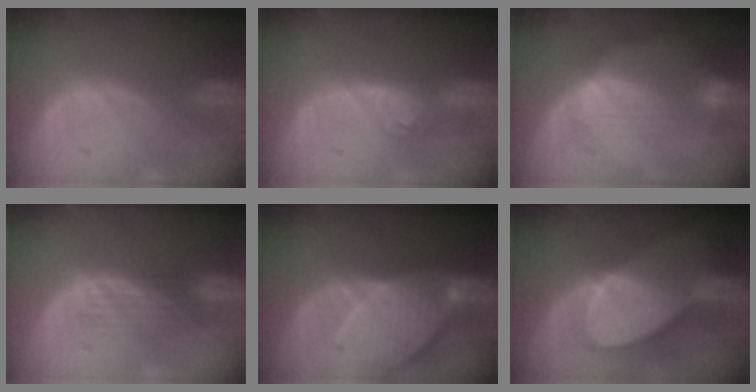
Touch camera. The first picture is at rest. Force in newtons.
{"total": 4.3, "press": 3.9, "slide": 1.8}
{"total": 7.4, "press": 6.7, "slide": 3.0}
{"total": 4.4, "press": 3.7, "slide": 2.4}
{"total": 10.1, "press": 8.9, "slide": 4.7}
{"total": 9.0, "press": 8.1, "slide": 4.0}